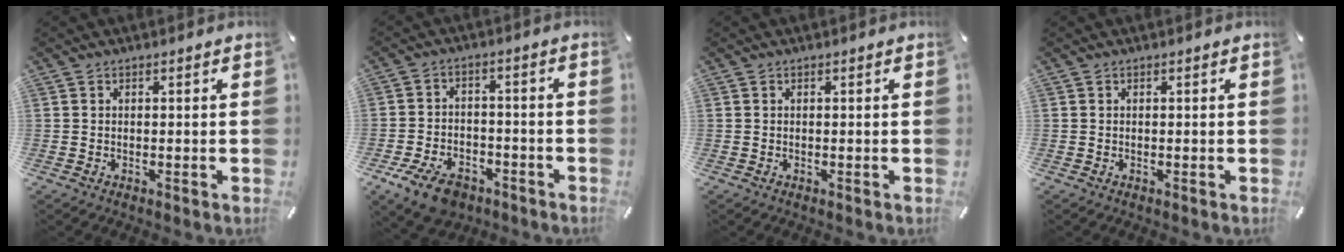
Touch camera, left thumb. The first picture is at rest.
{"total": 8.9, "force": [-5.5, 5.3, 4.6], "torque": [-0.093, 0.028, -0.099]}
{"total": 0.0}
{"total": 0.0}